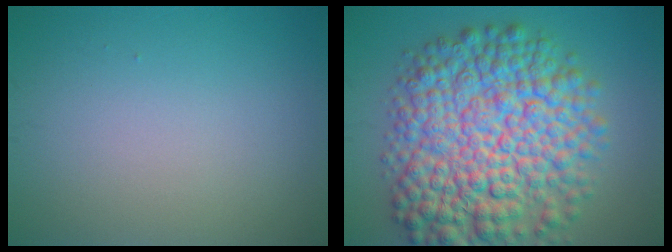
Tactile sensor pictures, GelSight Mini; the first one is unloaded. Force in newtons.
{"total": 12.8, "press": 12.8, "slide": 0.3}